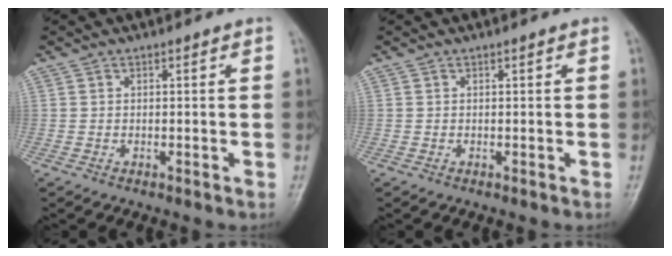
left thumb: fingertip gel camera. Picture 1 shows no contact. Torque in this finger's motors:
{"motor_torque": [0.00, 0.00, -0.03, -0.03, 0.00]}